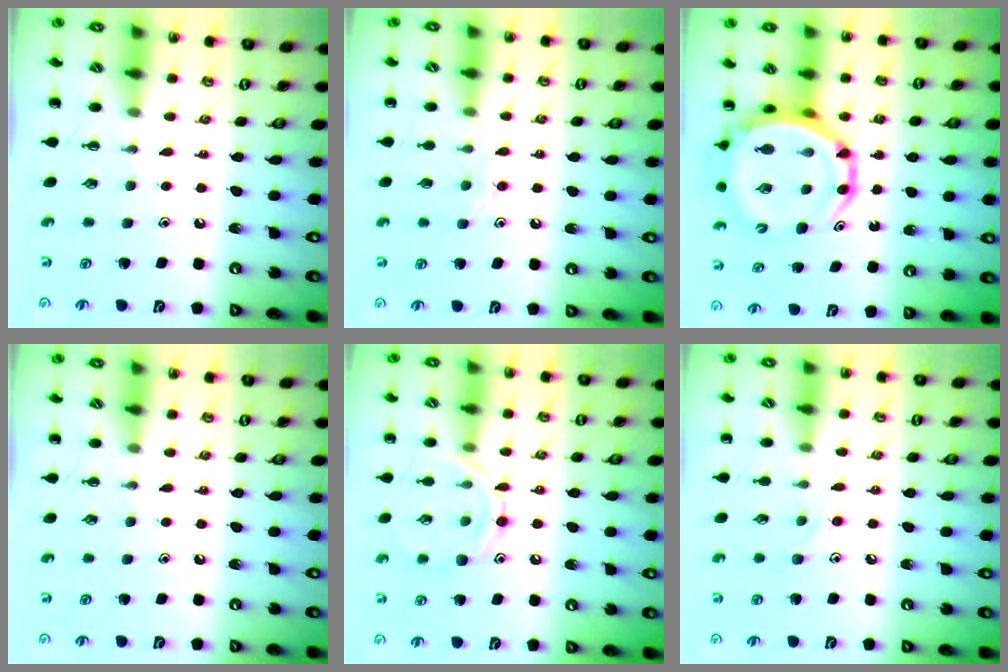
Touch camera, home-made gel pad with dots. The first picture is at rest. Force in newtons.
{"total": 7.1, "press": 7.0, "slide": 0.9}
{"total": 9.6, "press": 9.2, "slide": 2.9}
{"total": 0.0}
{"total": 10.3, "press": 10.3, "slide": 0.9}
{"total": 7.7, "press": 7.3, "slide": 2.5}